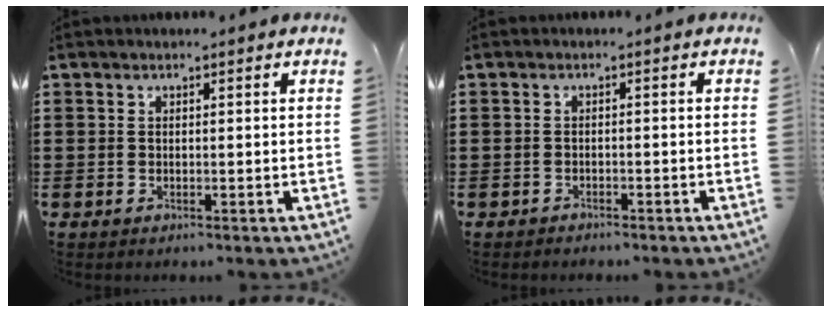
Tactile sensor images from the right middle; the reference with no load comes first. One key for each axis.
{"total": 1.2, "fx": -1.2, "fy": 0.2, "fz": -0.1, "tx": -0.002, "ty": 0.003, "tz": -0.027}